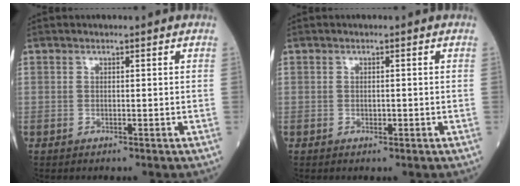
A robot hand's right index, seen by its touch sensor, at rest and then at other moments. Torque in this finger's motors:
{"motor_torque": [-0.24, -0.06, -0.03, -0.01]}